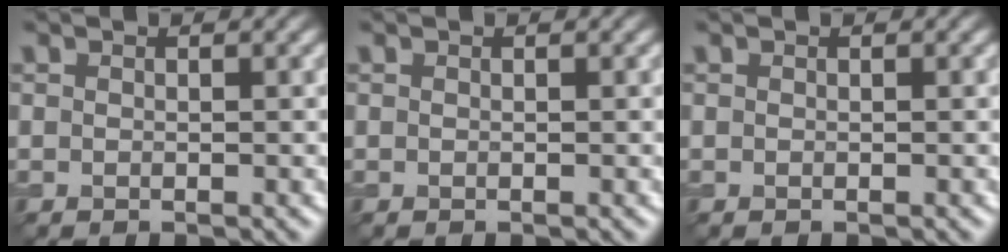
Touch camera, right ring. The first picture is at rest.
{"total": 0.0}
{"total": 0.0}